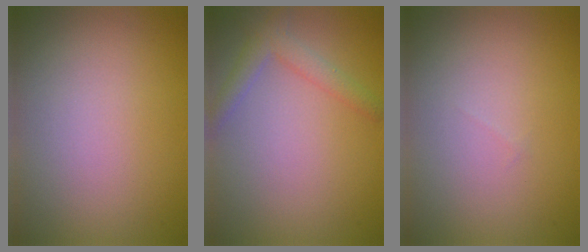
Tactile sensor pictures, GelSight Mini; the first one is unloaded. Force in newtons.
{"total": 2.3, "press": 2.3, "slide": 0.3}
{"total": 0.0}